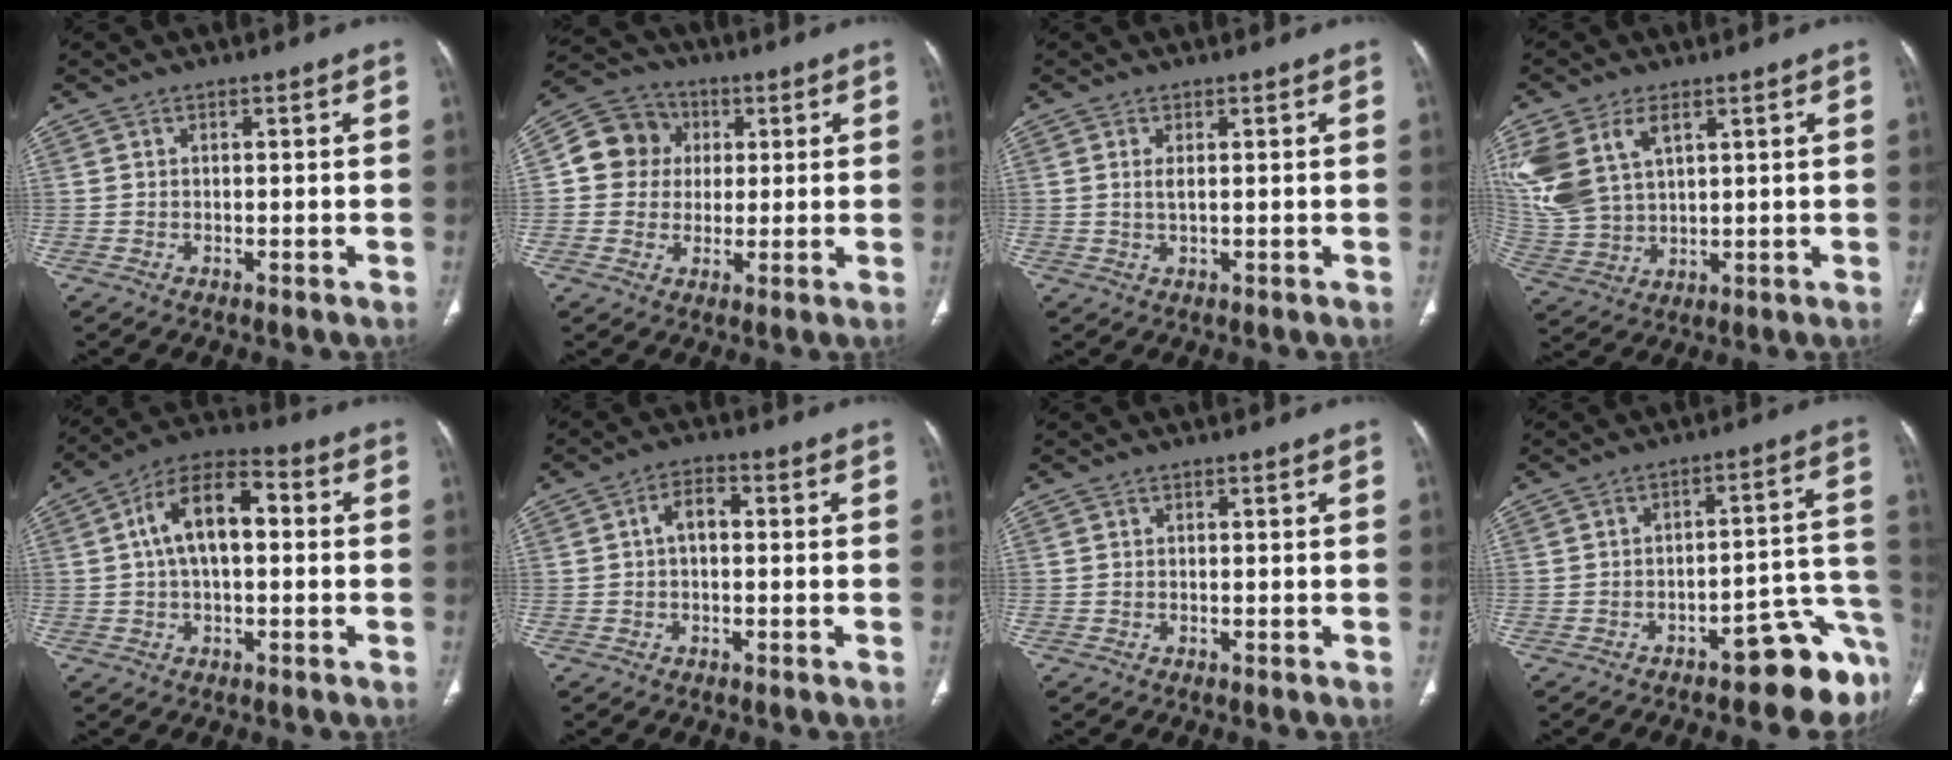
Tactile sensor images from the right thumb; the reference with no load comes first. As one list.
[{"total": 9.5, "force": [1.5, 8.9, 3.2], "torque": [-0.031, 0.010, 0.014]}, {"total": 1.6, "force": [0.4, 0.4, 1.5], "torque": [-0.036, -0.004, 0.011]}, {"total": 13.0, "force": [5.6, 7.6, 9.0], "torque": [-0.203, -0.007, 0.127]}, {"total": 12.2, "force": [1.5, 6.4, 10.3], "torque": [-0.176, 0.033, 0.015]}, {"total": 4.1, "force": [0.2, 2.3, 3.3], "torque": [-0.051, 0.015, -0.003]}, {"total": 0.0}, {"total": 12.9, "force": [-7.8, 4.4, 9.2], "torque": [-0.049, 0.091, -0.103]}]